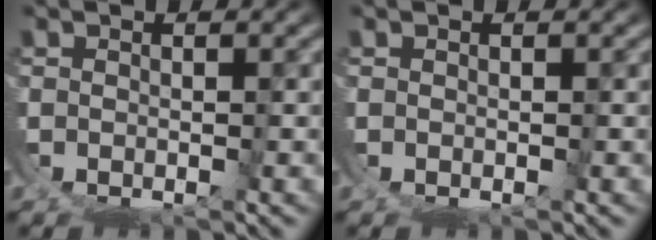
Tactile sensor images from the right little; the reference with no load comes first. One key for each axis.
{"total": 0.0}